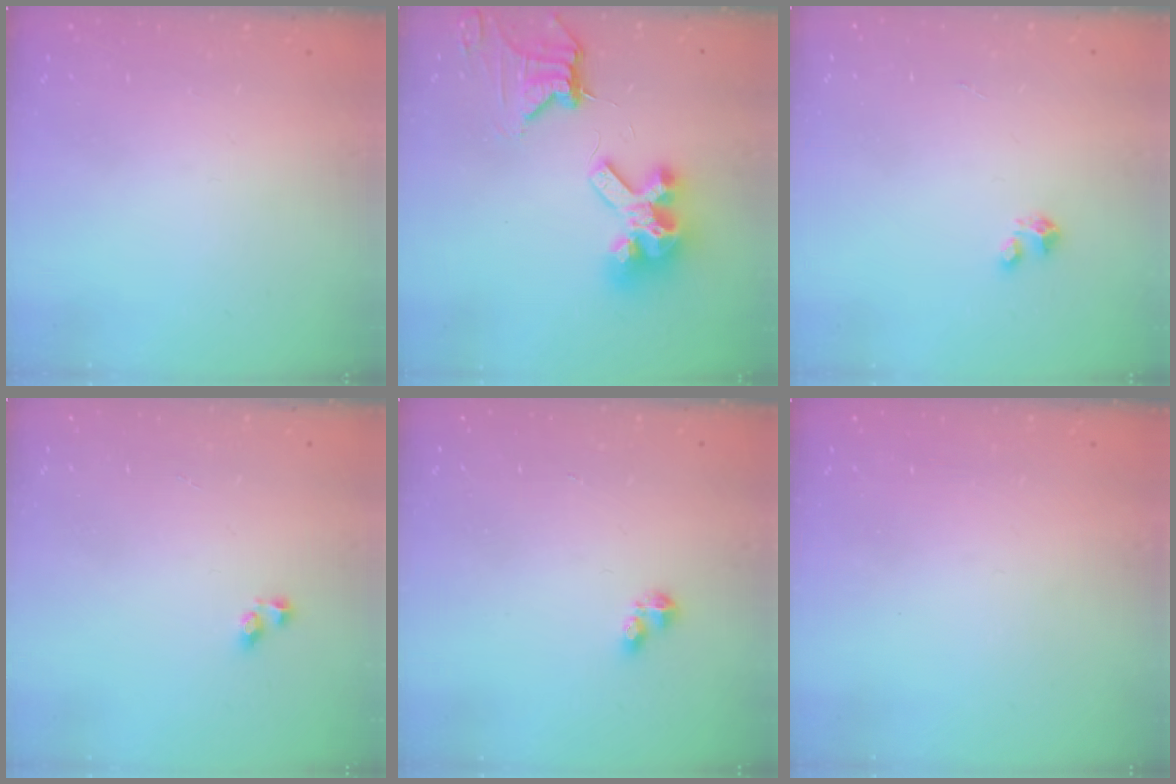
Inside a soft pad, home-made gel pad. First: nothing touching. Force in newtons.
{"total": 15.0, "press": 14.9, "slide": 1.8}
{"total": 2.1, "press": 2.1, "slide": 0.1}
{"total": 2.2, "press": 1.9, "slide": 1.1}
{"total": 2.8, "press": 2.8, "slide": 0.4}
{"total": 0.7, "press": 0.6, "slide": 0.4}